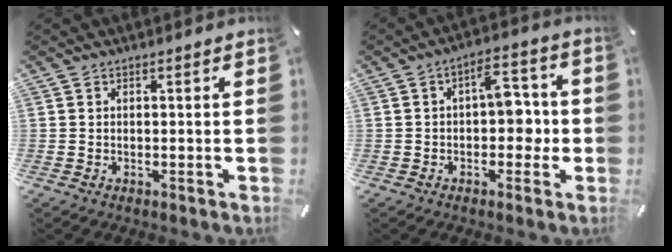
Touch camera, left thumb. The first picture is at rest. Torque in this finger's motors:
{"motor_torque": [0.99, 1.23, 0.49, -0.18, 0.13]}